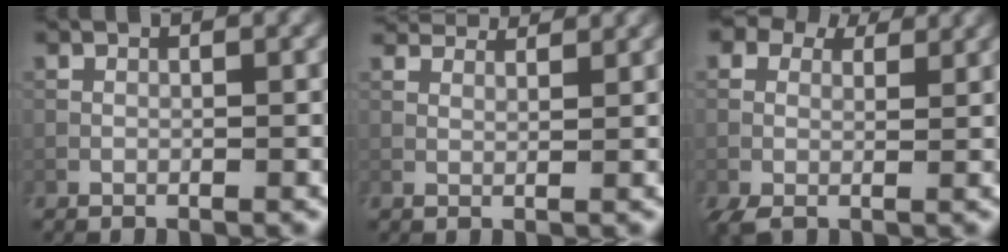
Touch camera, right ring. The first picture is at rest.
{"total": 5.4, "force": [4.7, 1.4, 2.2], "torque": [-0.053, 0.005, 0.072]}
{"total": 5.5, "force": [2.1, 3.9, 3.3], "torque": [-0.068, -0.003, 0.034]}